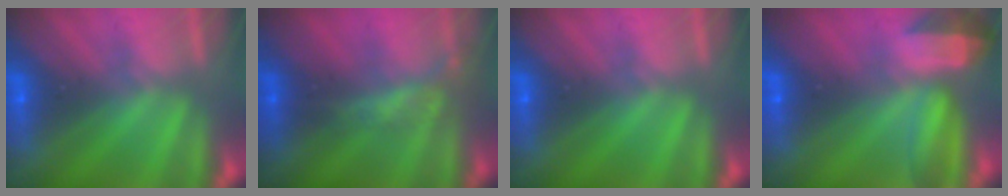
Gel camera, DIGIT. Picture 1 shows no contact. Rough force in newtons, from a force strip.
{"total": 2.1}
{"total": 0.0}
{"total": 8.1}